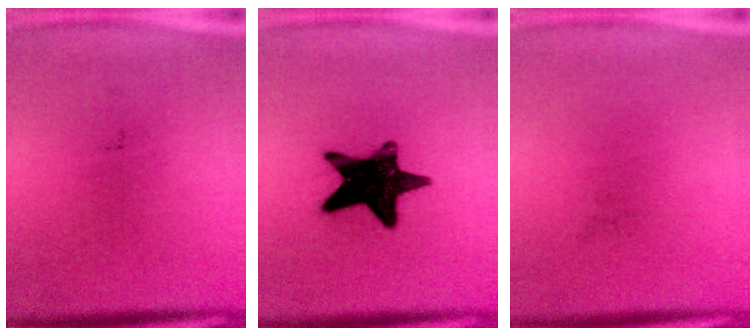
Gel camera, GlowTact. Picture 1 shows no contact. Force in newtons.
{"total": 16.4}
{"total": 0.0}